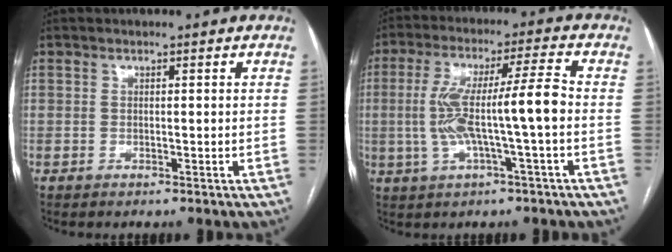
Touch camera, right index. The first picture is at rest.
{"total": 10.8, "force": [-1.2, 0.2, 10.7], "torque": [-0.207, 0.024, -0.022]}